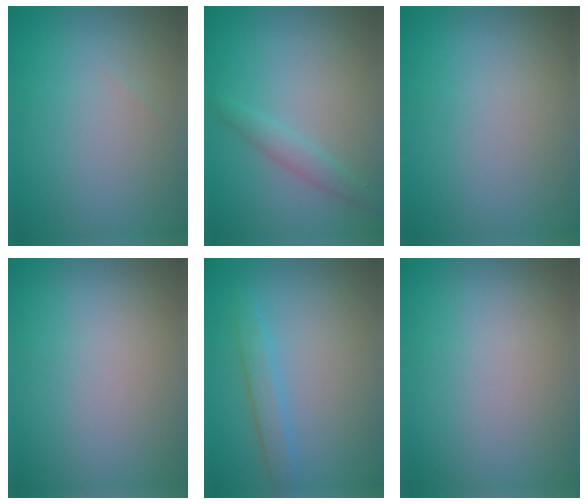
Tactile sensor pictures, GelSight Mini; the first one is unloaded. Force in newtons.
{"total": 1.6, "press": 1.6, "slide": 0.1}
{"total": 0.0}
{"total": 0.0}
{"total": 2.1, "press": 2.1, "slide": 0.1}
{"total": 0.0}